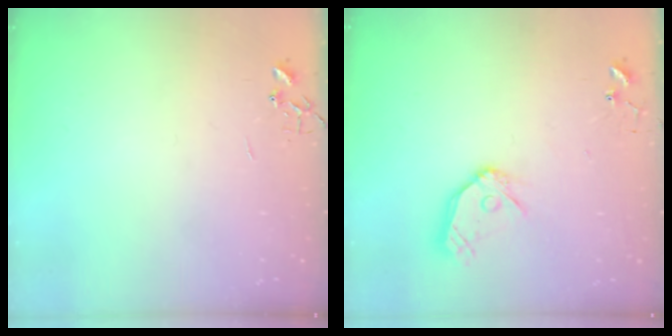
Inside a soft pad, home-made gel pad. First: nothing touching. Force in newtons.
{"total": 12.1, "press": 12.0, "slide": 1.3}